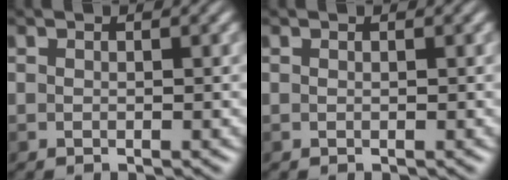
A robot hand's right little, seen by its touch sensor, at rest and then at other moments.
{"total": 0.0}